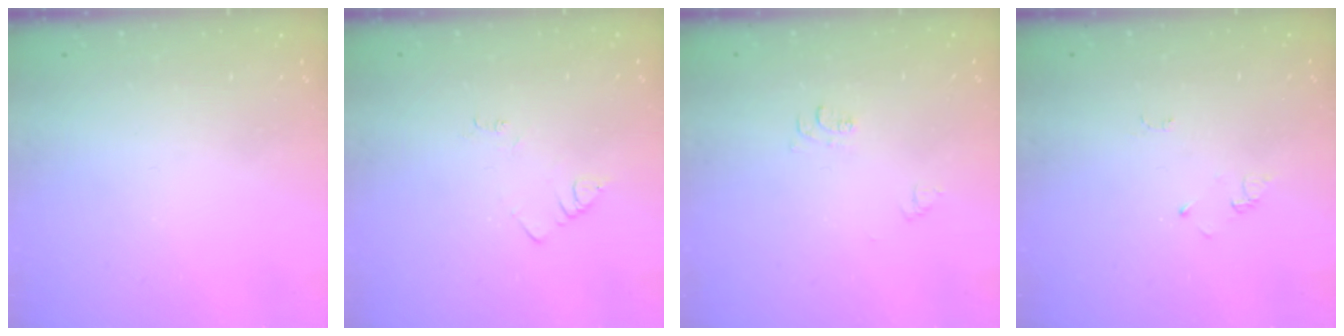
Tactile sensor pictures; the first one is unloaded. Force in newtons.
{"total": 2.7, "press": 2.7, "slide": 0.4}
{"total": 3.9, "press": 3.9, "slide": 0.5}
{"total": 2.6, "press": 2.6, "slide": 0.4}